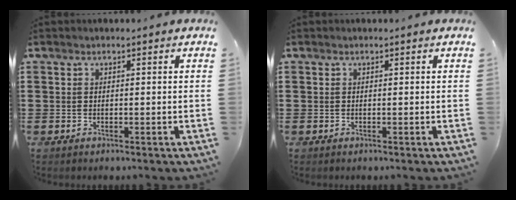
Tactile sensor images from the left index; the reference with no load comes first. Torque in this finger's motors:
{"motor_torque": [0.00, 0.00, 0.00, 0.00]}